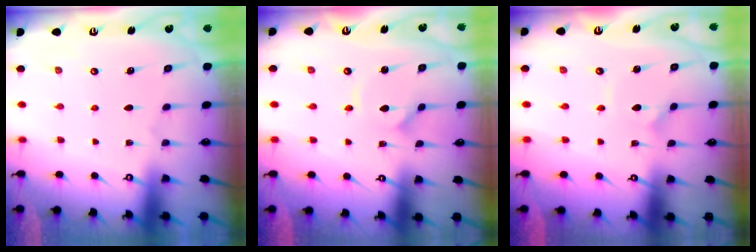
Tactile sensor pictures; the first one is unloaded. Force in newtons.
{"total": 1.5, "press": 1.5, "slide": 0.0}
{"total": 2.5, "press": 2.4, "slide": 0.4}